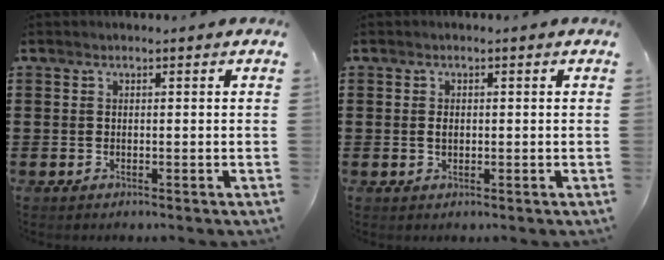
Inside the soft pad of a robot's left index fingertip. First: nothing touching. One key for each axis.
{"total": 1.2, "fx": 0.1, "fy": 0.7, "fz": 0.9, "tx": -0.021, "ty": 0.004, "tz": 0.000}